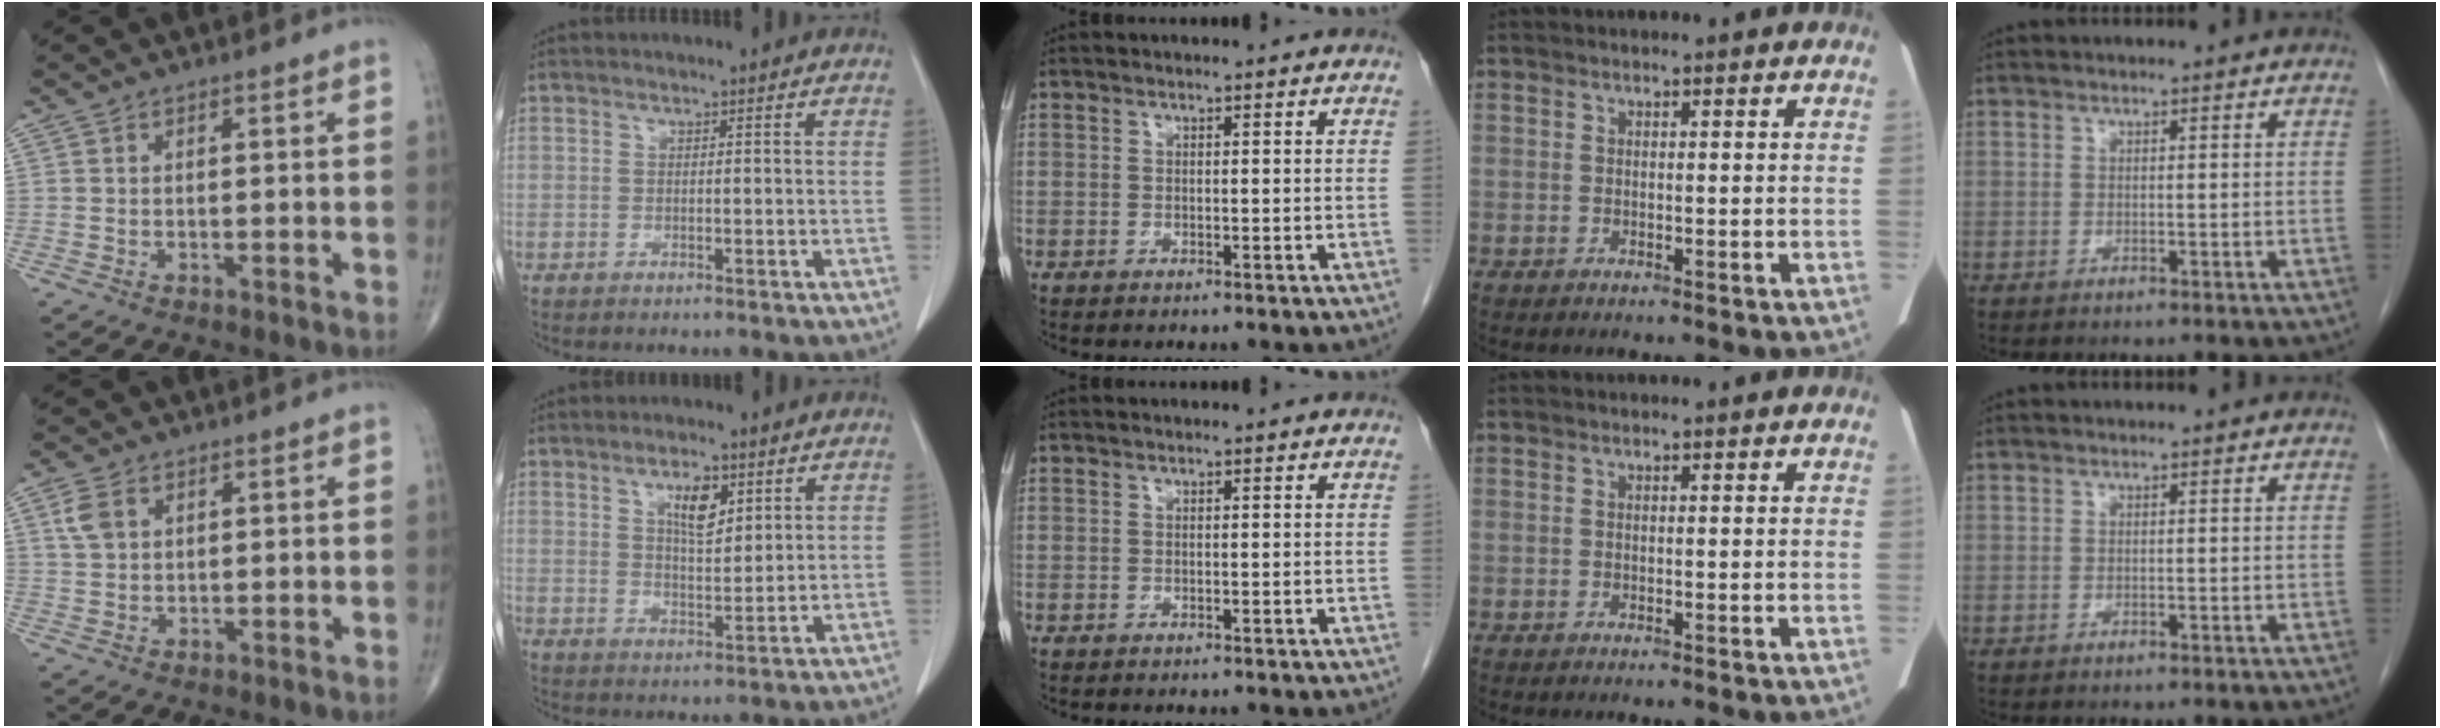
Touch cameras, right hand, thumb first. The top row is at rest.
{"thumb": {"total": 3.8, "force": [1.6, 2.5, 2.4], "torque": [-0.048, 0.002, 0.037]}, "index": {"total": 5.5, "force": [2.6, 1.9, 4.5], "torque": [-0.080, -0.002, 0.048]}}